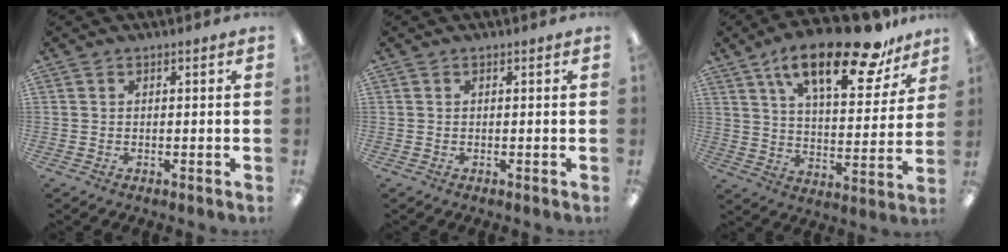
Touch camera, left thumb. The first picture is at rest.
{"total": 0.0}
{"total": 21.9, "force": [14.6, 7.4, 14.5], "torque": [-0.219, -0.084, 0.236]}